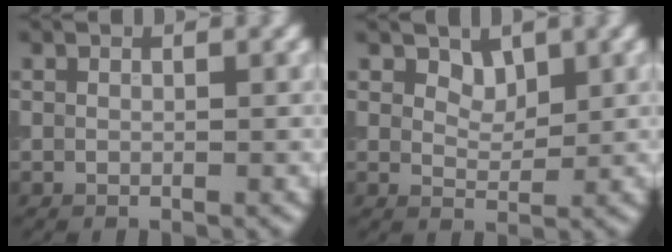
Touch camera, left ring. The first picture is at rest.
{"total": 1.8, "force": [1.2, 1.0, 0.8], "torque": [-0.014, -0.006, 0.019]}